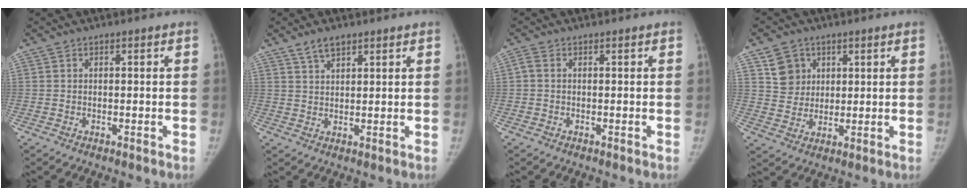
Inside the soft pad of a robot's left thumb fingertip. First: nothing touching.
{"total": 3.9, "force": [2.9, 1.6, 2.0], "torque": [-0.030, -0.013, 0.056]}
{"total": 1.3, "force": [0.3, 0.7, 1.1], "torque": [-0.028, 0.004, 0.004]}
{"total": 6.7, "force": [3.1, 5.7, 1.7], "torque": [-0.006, -0.016, 0.062]}